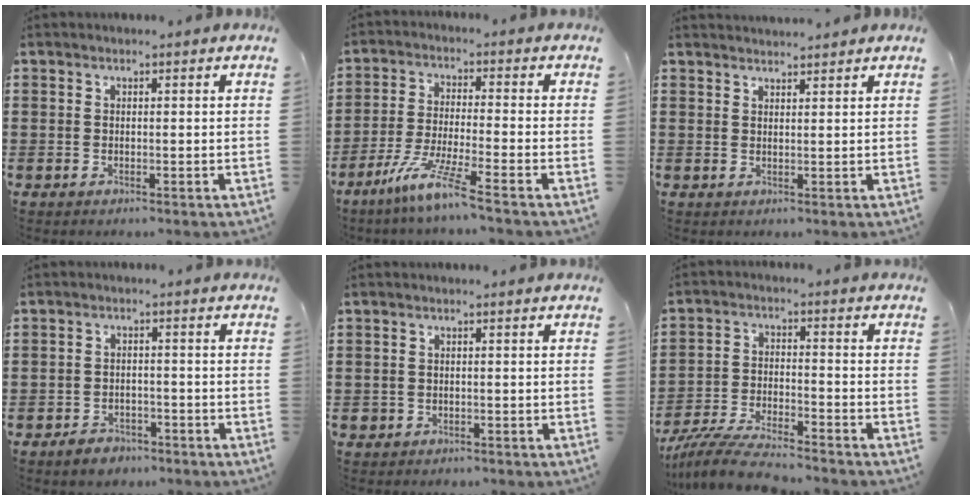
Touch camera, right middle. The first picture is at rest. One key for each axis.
{"total": 7.3, "fx": -5.7, "fy": -0.3, "fz": 4.7, "tx": -0.098, "ty": -0.013, "tz": -0.111}
{"total": 1.7, "fx": 1.7, "fy": -0.1, "fz": -0.1, "tx": -0.003, "ty": 0.000, "tz": 0.034}
{"total": 2.4, "fx": -2.2, "fy": 0.9, "fz": 0.2, "tx": -0.008, "ty": 0.007, "tz": -0.047}
{"total": 0.9, "fx": -0.6, "fy": 0.7, "fz": 0.0, "tx": -0.002, "ty": 0.004, "tz": -0.016}
{"total": 7.6, "fx": -7.1, "fy": 0.6, "fz": 2.6, "tx": -0.057, "ty": 0.006, "tz": -0.140}